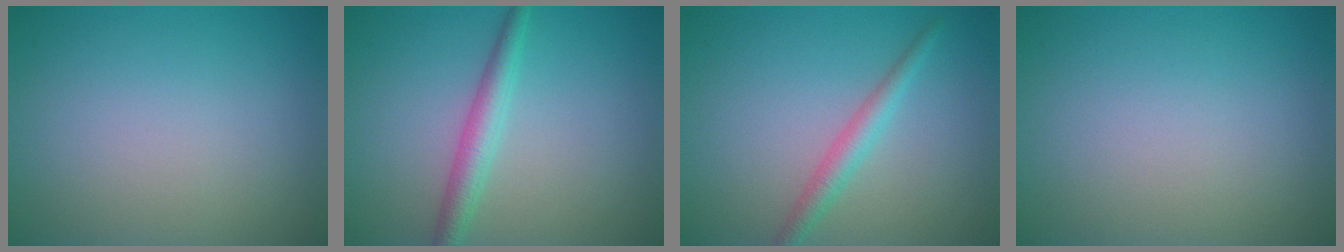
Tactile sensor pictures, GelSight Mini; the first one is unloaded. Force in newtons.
{"total": 2.7, "press": 2.6, "slide": 0.1}
{"total": 2.2, "press": 2.2, "slide": 0.0}
{"total": 0.0}